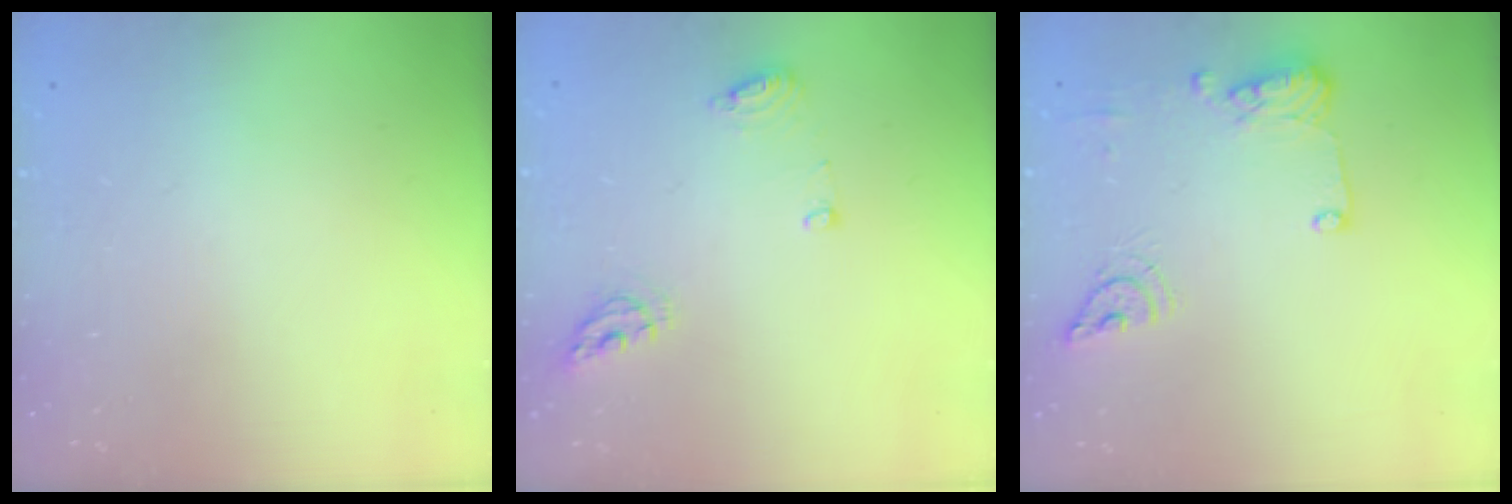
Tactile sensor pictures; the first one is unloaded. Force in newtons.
{"total": 6.9, "press": 6.8, "slide": 0.9}
{"total": 11.2, "press": 11.1, "slide": 1.5}